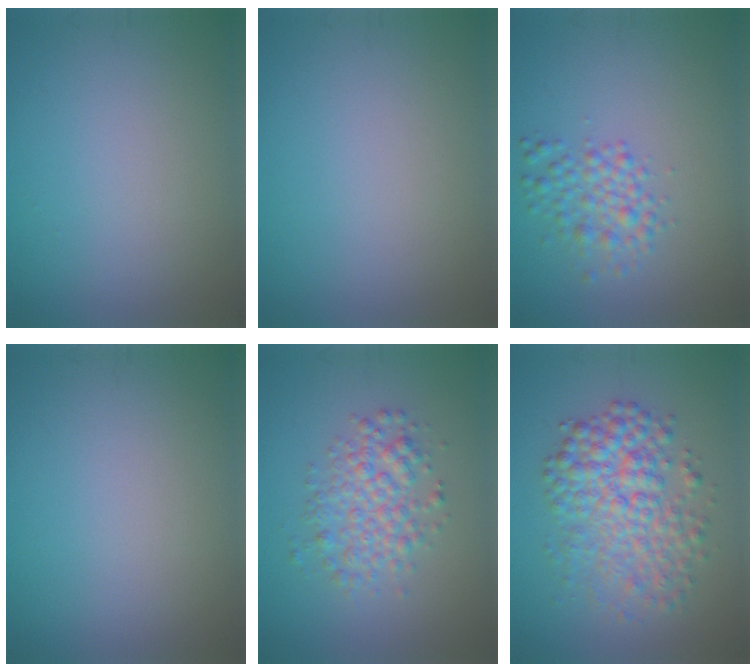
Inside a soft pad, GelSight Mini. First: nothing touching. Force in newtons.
{"total": 0.0}
{"total": 2.8, "press": 2.8, "slide": 0.0}
{"total": 0.0}
{"total": 3.6, "press": 3.6, "slide": 0.1}
{"total": 6.0, "press": 6.0, "slide": 0.1}